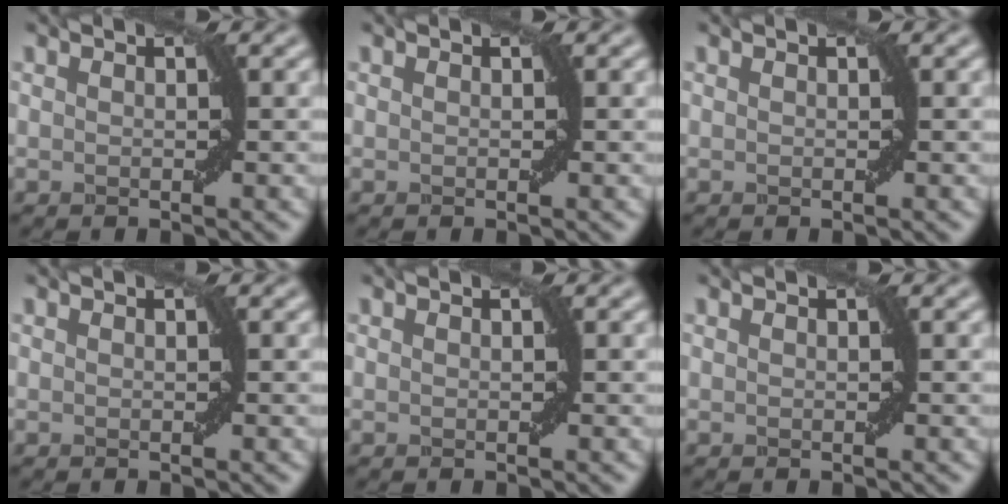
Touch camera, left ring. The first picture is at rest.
{"total": 0.0}
{"total": 0.0}
{"total": 0.0}
{"total": 0.0}
{"total": 0.0}